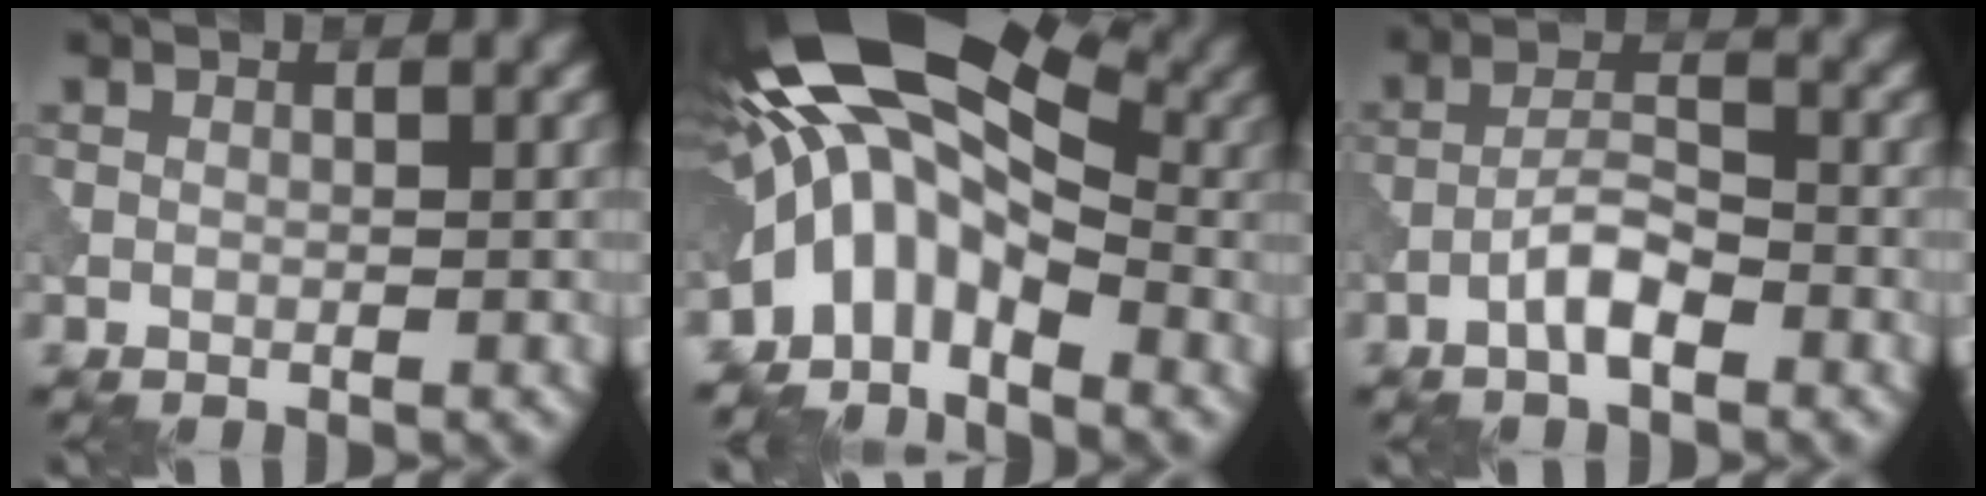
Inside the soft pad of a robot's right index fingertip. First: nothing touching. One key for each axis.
{"total": 12.4, "fx": -0.7, "fy": 6.7, "fz": 10.4, "tx": -0.167, "ty": 0.025, "tz": -0.031}
{"total": 3.1, "fx": -1.9, "fy": 0.9, "fz": 2.4, "tx": -0.046, "ty": 0.010, "tz": -0.040}